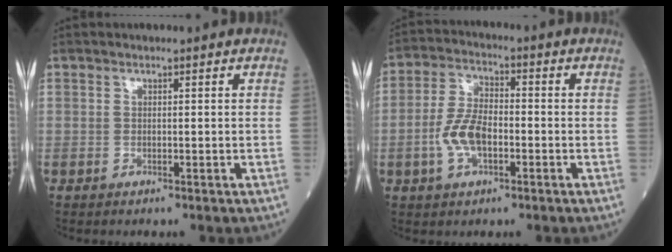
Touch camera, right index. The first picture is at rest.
{"total": 7.3, "force": [-1.9, 3.5, 6.1], "torque": [-0.135, 0.009, -0.039]}